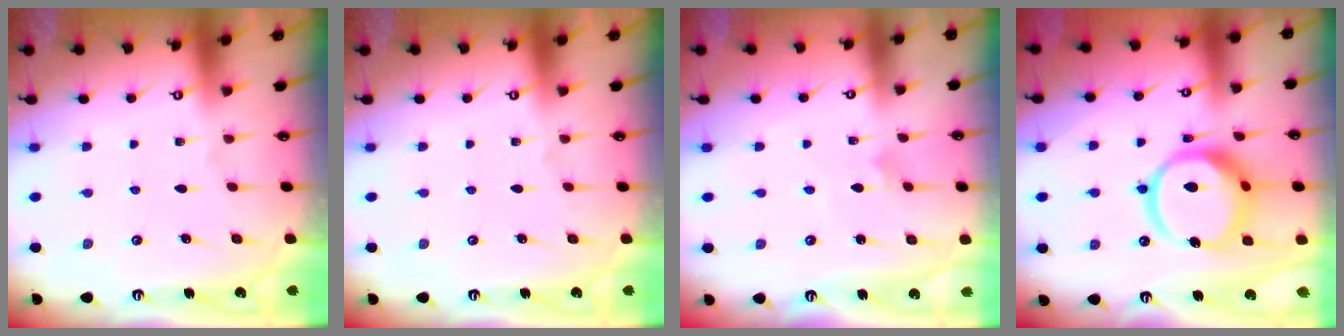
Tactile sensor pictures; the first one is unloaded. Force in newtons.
{"total": 0.0}
{"total": 1.9, "press": 1.9, "slide": 0.1}
{"total": 17.2, "press": 17.1, "slide": 2.0}